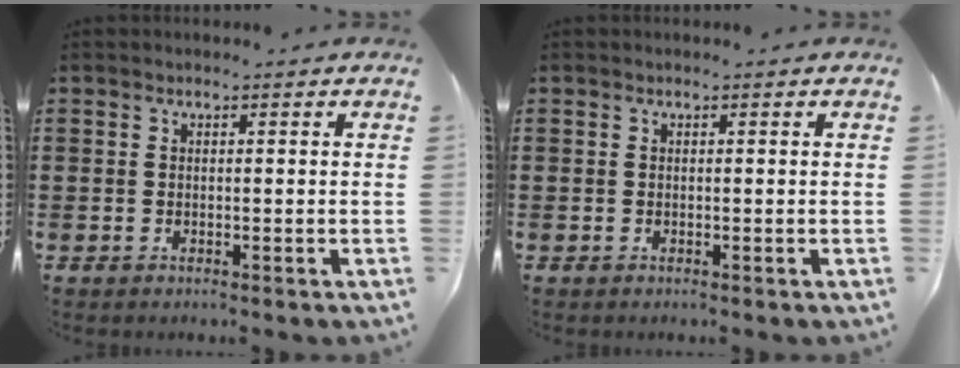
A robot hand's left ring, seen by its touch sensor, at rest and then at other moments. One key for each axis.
{"total": 0.0}